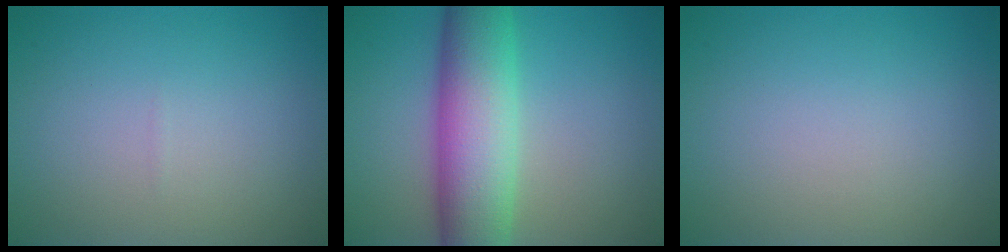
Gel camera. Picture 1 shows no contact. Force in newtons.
{"total": 9.6, "press": 9.6, "slide": 0.3}
{"total": 0.0}